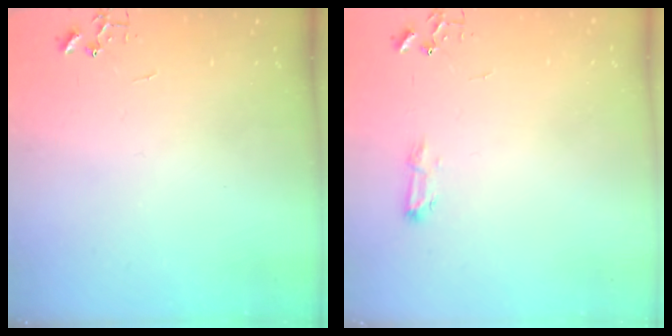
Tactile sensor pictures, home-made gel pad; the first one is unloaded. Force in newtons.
{"total": 7.7, "press": 7.6, "slide": 0.9}